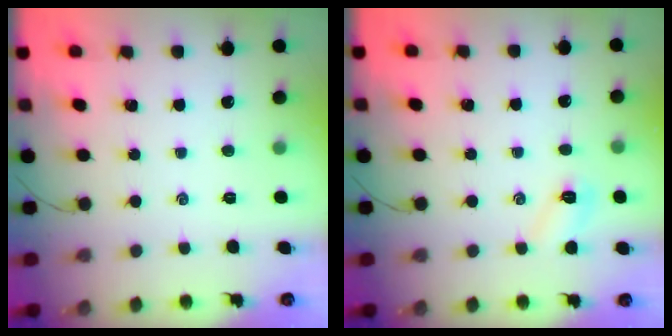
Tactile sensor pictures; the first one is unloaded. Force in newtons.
{"total": 4.0, "press": 3.9, "slide": 1.0}